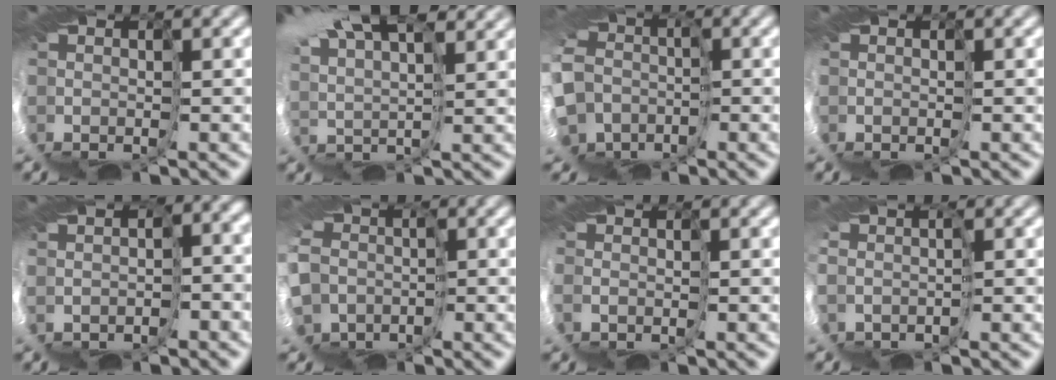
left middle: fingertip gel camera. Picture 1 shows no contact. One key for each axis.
{"total": 9.4, "fx": 8.6, "fy": -2.1, "fz": 3.1, "tx": -0.052, "ty": 0.035, "tz": 0.157}
{"total": 6.3, "fx": -4.5, "fy": 4.3, "fz": 1.1, "tx": -0.059, "ty": -0.026, "tz": -0.054}
{"total": 0.0}
{"total": 3.8, "fx": -1.1, "fy": 1.7, "fz": 3.2, "tx": -0.063, "ty": 0.004, "tz": 0.032}
{"total": 6.9, "fx": -4.5, "fy": 5.1, "fz": 1.2, "tx": -0.060, "ty": -0.025, "tz": -0.069}
{"total": 1.0, "fx": 0.3, "fy": -0.7, "fz": -0.7, "tx": 0.007, "ty": 0.002, "tz": 0.008}
{"total": 1.7, "fx": -0.3, "fy": -1.5, "fz": -0.7, "tx": 0.018, "ty": -0.011, "tz": 0.021}